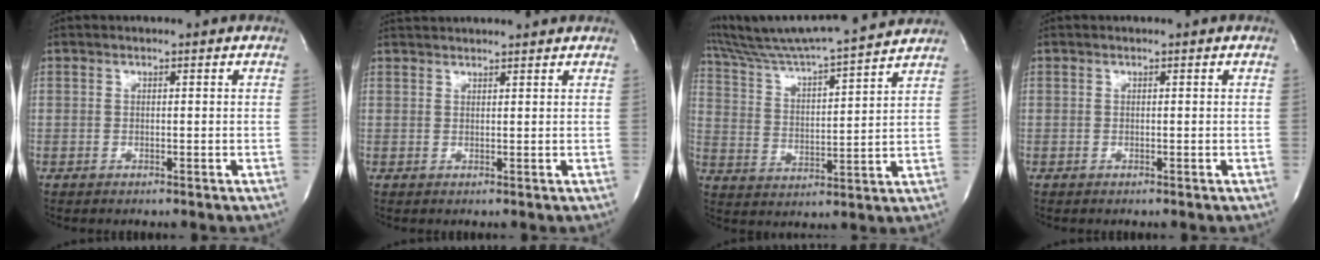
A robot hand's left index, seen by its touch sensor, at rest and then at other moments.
{"total": 6.7, "force": [6.4, 0.7, 1.8], "torque": [-0.028, 0.029, 0.082]}
{"total": 18.7, "force": [17.2, -0.2, 7.4], "torque": [-0.140, -0.001, 0.265]}
{"total": 0.0}